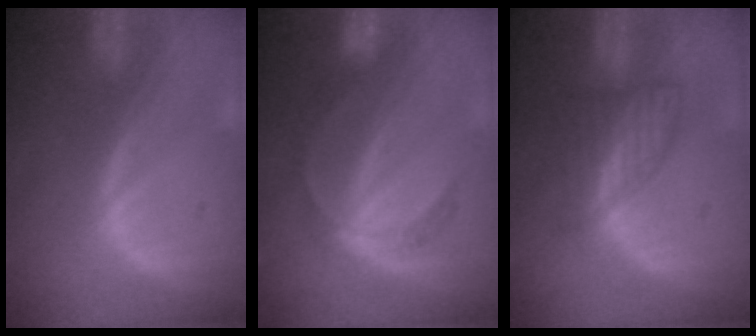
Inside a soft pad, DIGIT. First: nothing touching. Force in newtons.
{"total": 5.2, "press": 4.9, "slide": 1.7}
{"total": 6.2, "press": 5.6, "slide": 2.7}